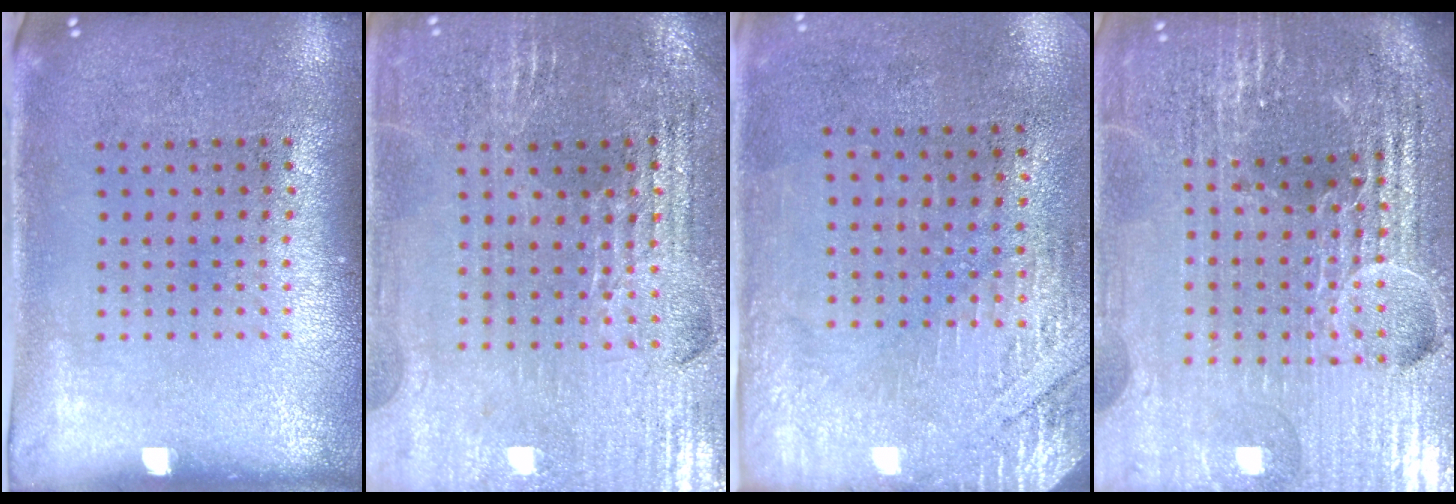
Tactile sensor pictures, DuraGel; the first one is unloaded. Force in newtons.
{"total": 2.9, "press": 2.8, "slide": 0.4}
{"total": 2.9, "press": 2.5, "slide": 1.5}
{"total": 6.7, "press": 5.9, "slide": 3.1}